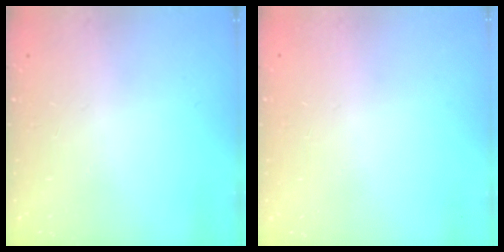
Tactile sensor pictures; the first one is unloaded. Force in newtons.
{"total": 0.0}